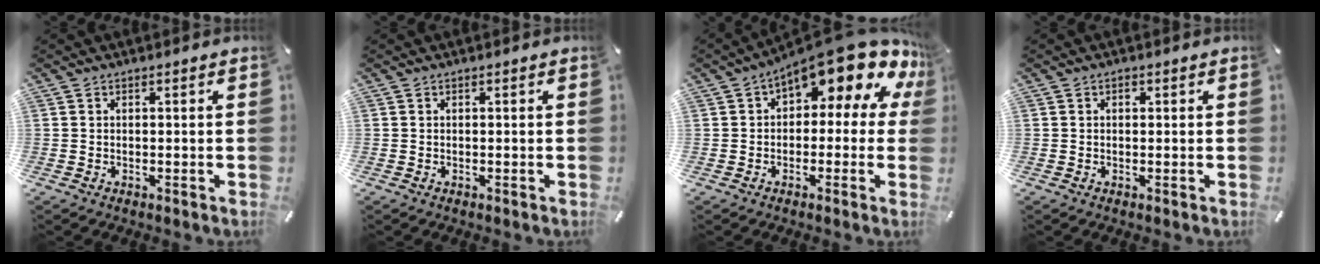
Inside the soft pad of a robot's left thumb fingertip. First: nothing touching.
{"total": 0.0}
{"total": 14.3, "force": [9.6, 4.8, 9.5], "torque": [-0.138, -0.083, 0.160]}
{"total": 0.8, "force": [0.2, 0.7, 0.4], "torque": [0.000, 0.000, 0.000]}